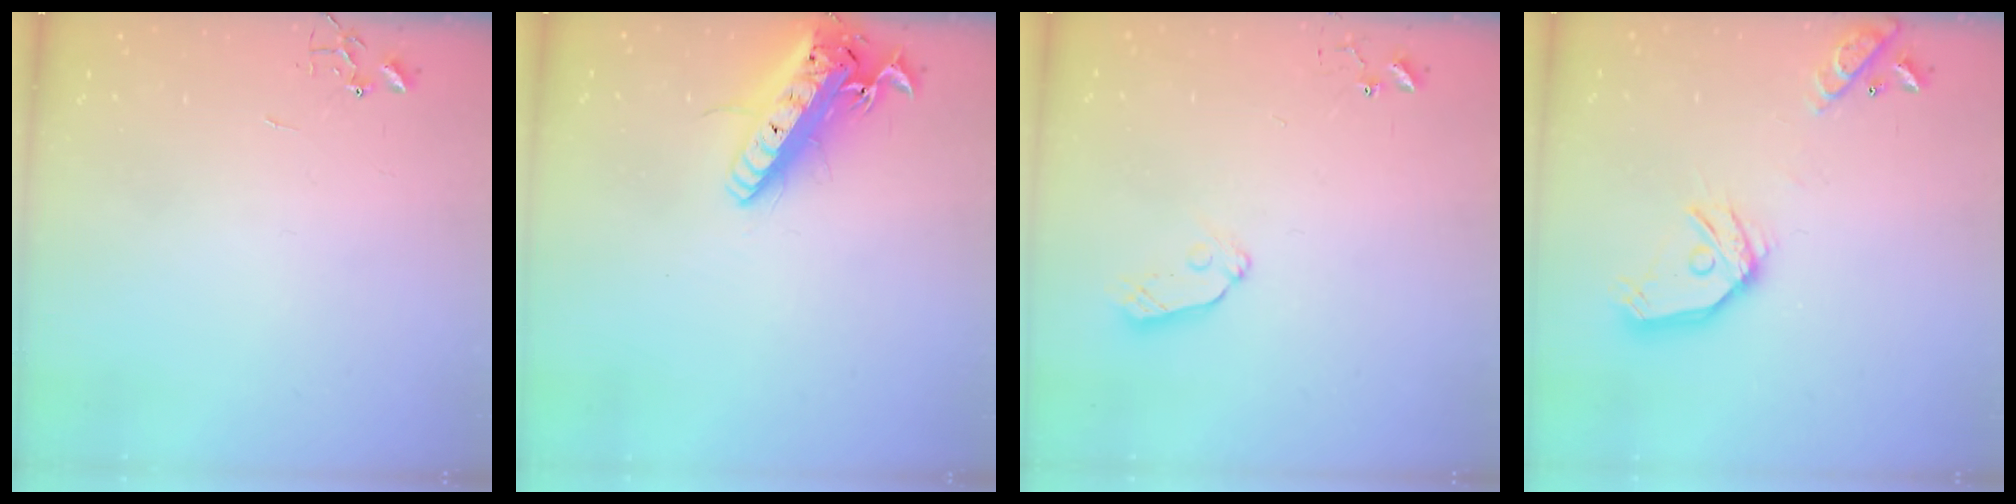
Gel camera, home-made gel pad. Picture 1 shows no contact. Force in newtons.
{"total": 19.8, "press": 19.4, "slide": 4.0}
{"total": 7.3, "press": 7.3, "slide": 0.4}
{"total": 16.2, "press": 16.0, "slide": 2.5}